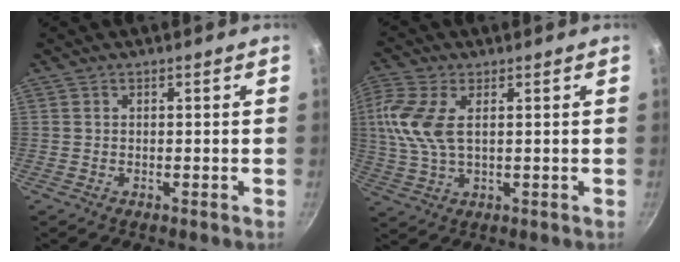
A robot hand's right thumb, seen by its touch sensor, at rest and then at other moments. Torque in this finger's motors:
{"motor_torque": [-0.91, 1.25, 1.09, 0.22, 0.24]}